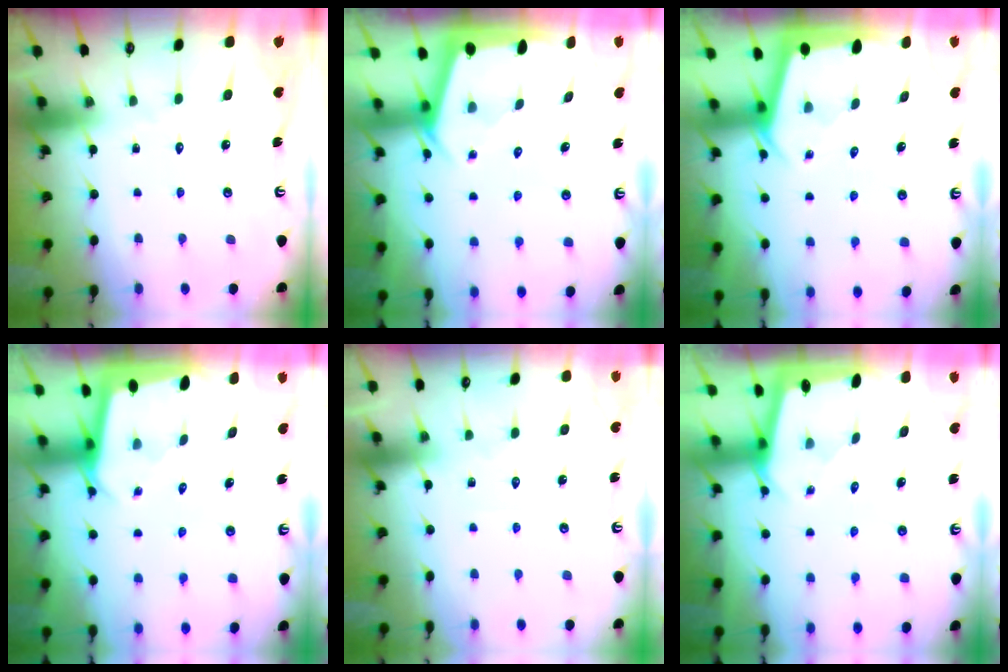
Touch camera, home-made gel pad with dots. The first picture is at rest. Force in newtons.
{"total": 2.4, "press": 2.4, "slide": 0.3}
{"total": 2.3, "press": 2.3, "slide": 0.3}
{"total": 2.4, "press": 2.4, "slide": 0.1}
{"total": 4.3, "press": 4.3, "slide": 0.5}
{"total": 1.5, "press": 1.5, "slide": 0.2}